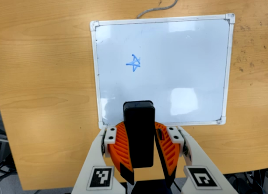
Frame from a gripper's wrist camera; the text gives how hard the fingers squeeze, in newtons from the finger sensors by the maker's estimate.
{"total": 10.4, "left": 9.4, "right": 11.3}